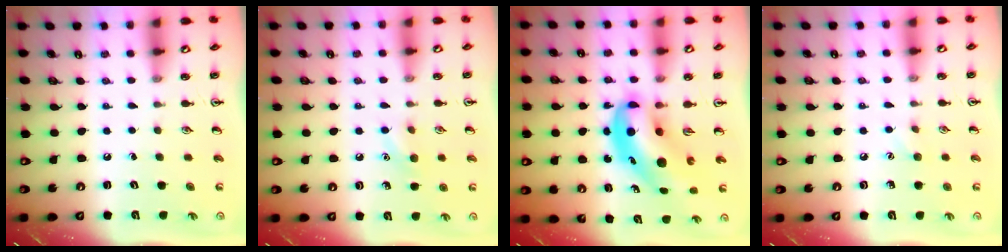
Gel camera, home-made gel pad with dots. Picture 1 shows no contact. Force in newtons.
{"total": 6.8, "press": 6.6, "slide": 1.5}
{"total": 9.2, "press": 8.8, "slide": 2.6}
{"total": 3.9, "press": 3.7, "slide": 1.3}